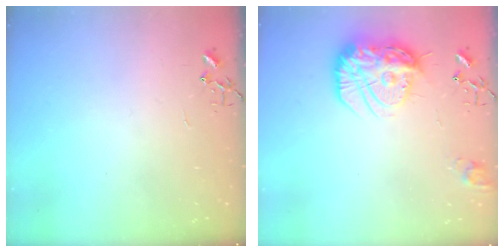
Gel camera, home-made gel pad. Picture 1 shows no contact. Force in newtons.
{"total": 19.1, "press": 19.1, "slide": 1.1}